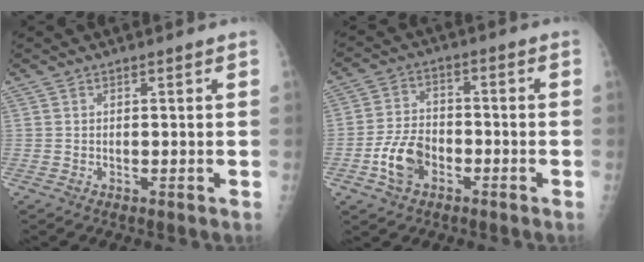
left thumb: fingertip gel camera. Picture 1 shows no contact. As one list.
[{"total": 8.1, "force": [-3.6, 5.3, 4.9], "torque": [-0.086, 0.024, -0.068]}]